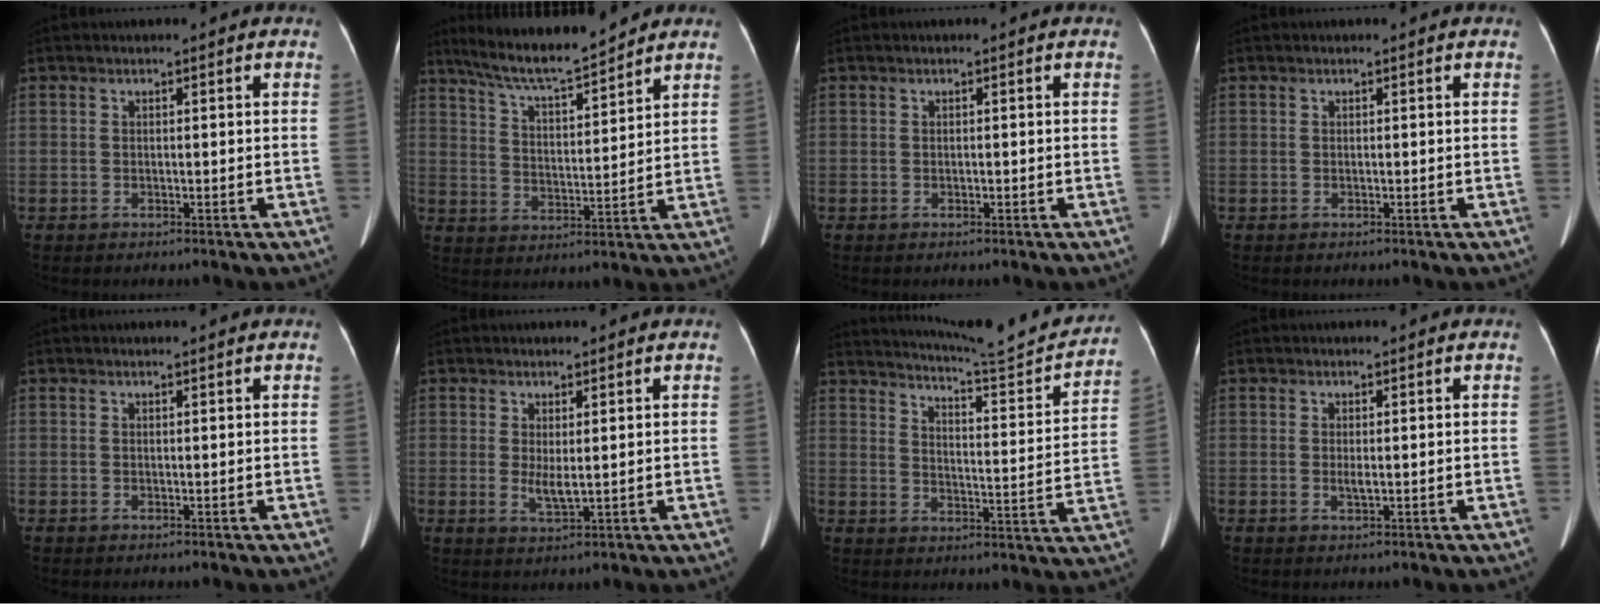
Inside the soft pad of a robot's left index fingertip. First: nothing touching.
{"total": 12.0, "force": [10.7, 0.6, 5.3], "torque": [-0.095, 0.008, 0.185]}
{"total": 0.0}
{"total": 0.0}
{"total": 1.4, "force": [1.3, -0.1, 0.5], "torque": [-0.008, 0.008, 0.021]}
{"total": 2.8, "force": [0.6, 0.5, 2.7], "torque": [-0.053, -0.006, 0.020]}
{"total": 18.7, "force": [17.8, -0.2, 5.8], "torque": [-0.091, -0.060, 0.233]}
{"total": 1.2, "force": [0.3, 0.2, 1.1], "torque": [-0.025, 0.000, 0.007]}